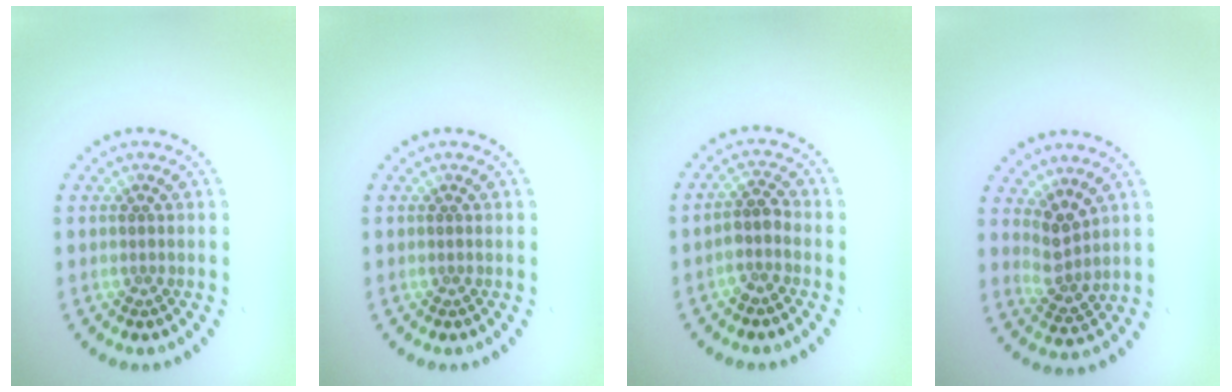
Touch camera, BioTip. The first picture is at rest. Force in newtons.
{"total": 0.0}
{"total": 1.8, "press": 1.5, "slide": 0.9}
{"total": 2.7, "press": 1.9, "slide": 1.8}